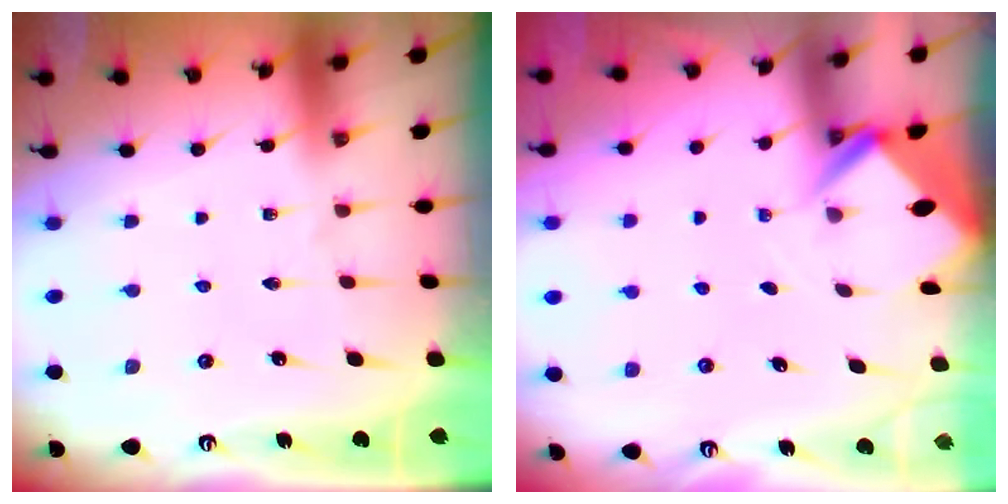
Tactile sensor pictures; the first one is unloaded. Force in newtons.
{"total": 2.4, "press": 2.4, "slide": 0.1}